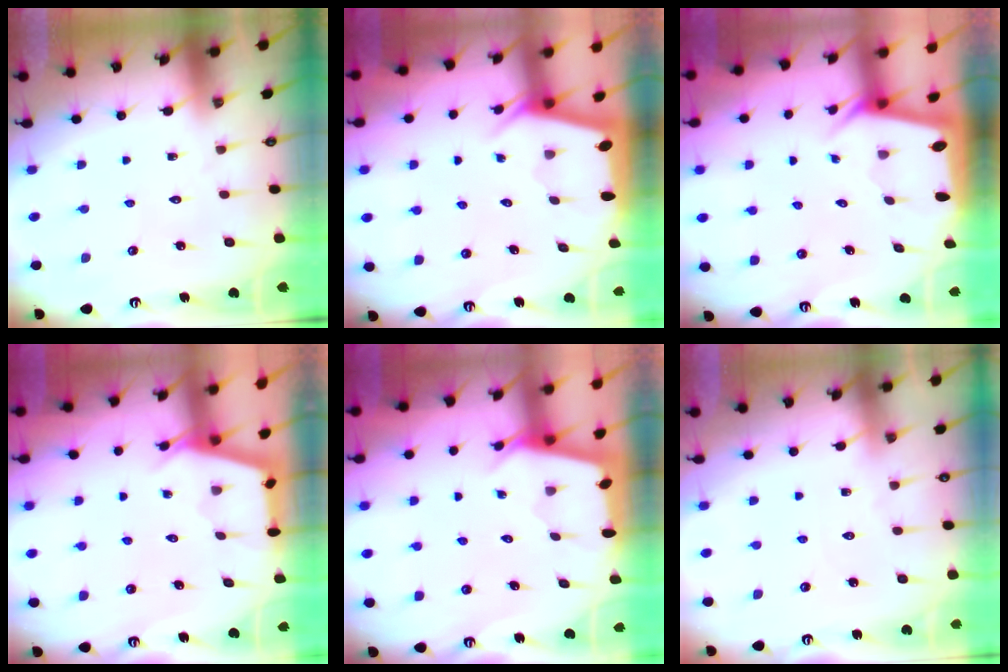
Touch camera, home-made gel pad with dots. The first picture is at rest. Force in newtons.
{"total": 2.2, "press": 2.2, "slide": 0.3}
{"total": 1.9, "press": 1.9, "slide": 0.1}
{"total": 2.8, "press": 2.8, "slide": 0.4}
{"total": 2.6, "press": 2.6, "slide": 0.3}
{"total": 2.4, "press": 2.4, "slide": 0.3}